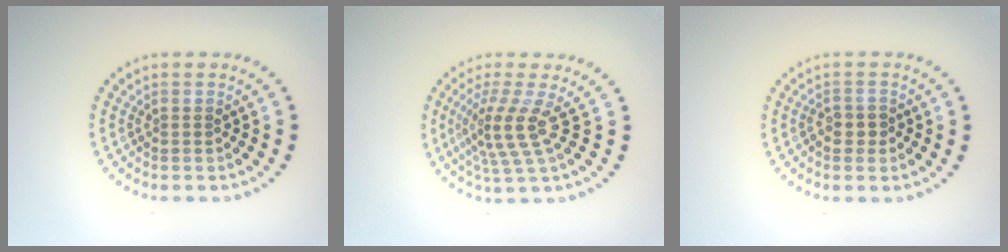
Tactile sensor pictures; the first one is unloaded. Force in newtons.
{"total": 3.5, "press": 2.5, "slide": 2.4}
{"total": 1.2, "press": 1.1, "slide": 0.3}